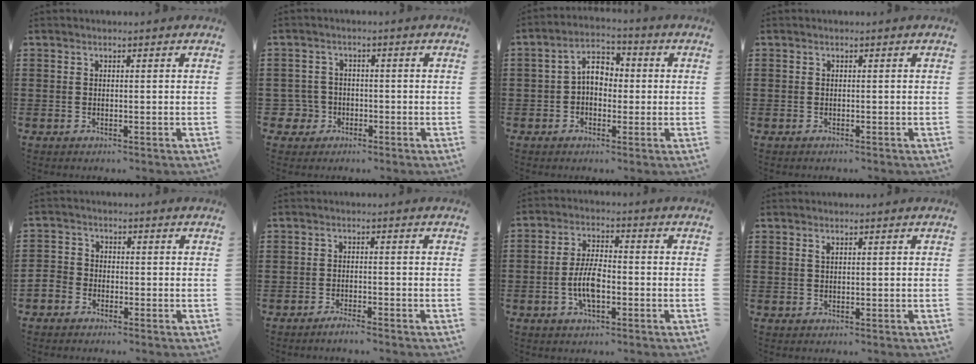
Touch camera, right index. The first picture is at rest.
{"total": 4.0, "force": [-1.7, 3.6, 0.9], "torque": [-0.048, -0.001, -0.040]}
{"total": 4.5, "force": [-0.4, 3.1, 3.2], "torque": [-0.076, 0.004, -0.018]}
{"total": 0.0}
{"total": 2.7, "force": [-2.2, 1.5, 0.1], "torque": [-0.018, 0.002, -0.051]}
{"total": 1.9, "force": [-1.7, -0.1, 0.7], "torque": [-0.012, 0.000, -0.031]}
{"total": 6.3, "force": [-1.6, 2.5, 5.5], "torque": [-0.129, -0.004, -0.038]}
{"total": 0.7, "force": [0.4, 0.2, 0.5], "torque": [-0.011, 0.002, 0.008]}